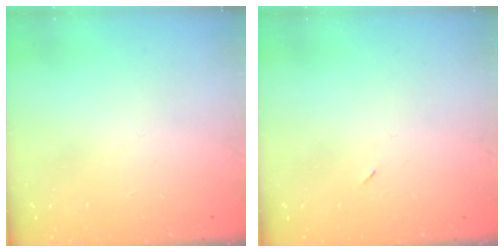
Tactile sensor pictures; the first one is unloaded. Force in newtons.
{"total": 2.2, "press": 1.8, "slide": 1.2}